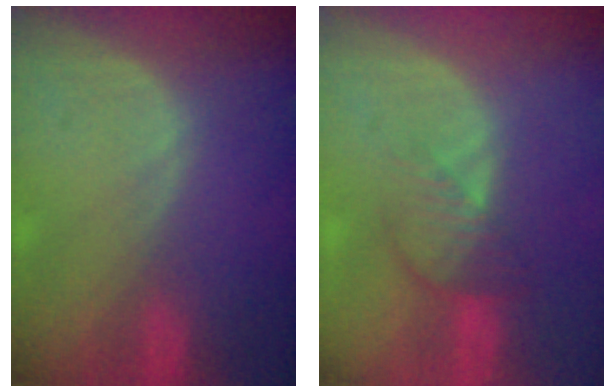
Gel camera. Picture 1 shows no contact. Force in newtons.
{"total": 4.3, "press": 3.7, "slide": 2.1}